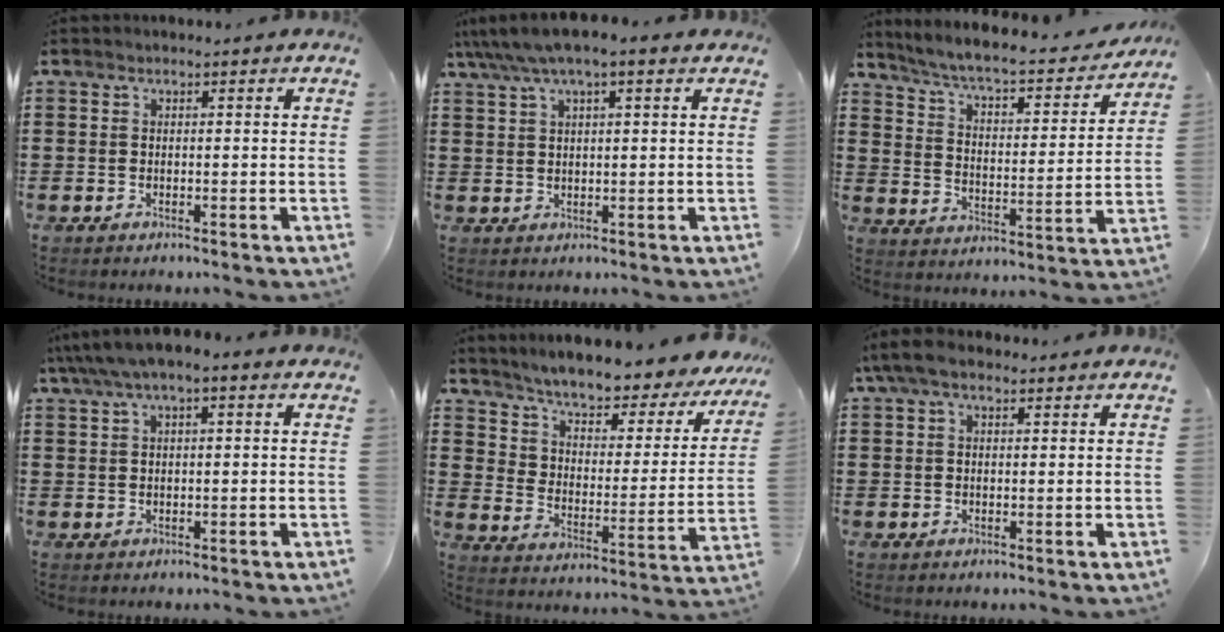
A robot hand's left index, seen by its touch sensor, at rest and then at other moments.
{"total": 4.3, "force": [2.8, 0.8, 3.2], "torque": [-0.068, 0.000, 0.049]}
{"total": 5.6, "force": [5.0, 0.2, 2.7], "torque": [-0.073, -0.035, 0.077]}
{"total": 3.0, "force": [1.4, 0.8, 2.6], "torque": [-0.050, 0.007, 0.024]}
{"total": 5.0, "force": [4.7, 1.0, 1.4], "torque": [-0.057, -0.050, 0.074]}
{"total": 4.2, "force": [2.4, 1.7, 3.0], "torque": [-0.071, 0.007, 0.042]}